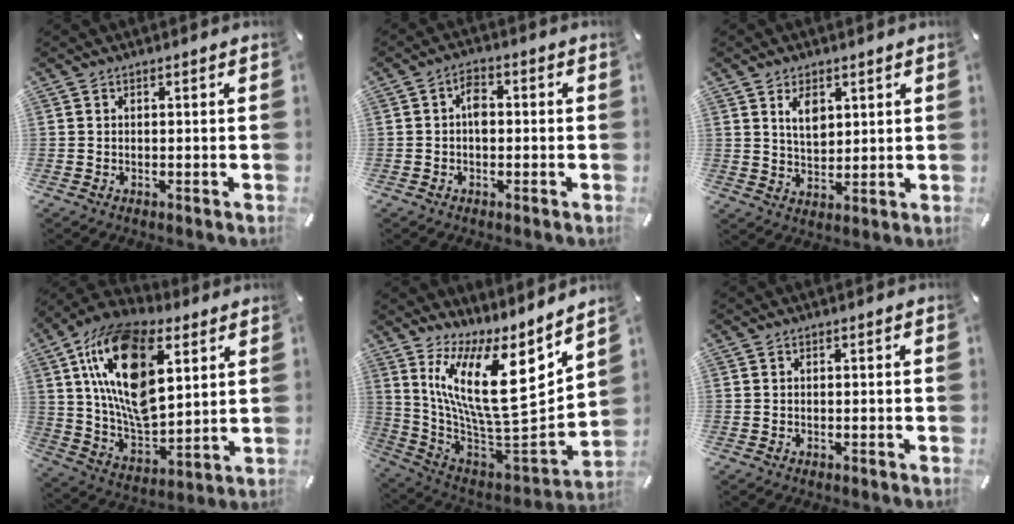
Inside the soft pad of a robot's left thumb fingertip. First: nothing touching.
{"total": 3.7, "force": [-0.2, 2.3, 2.9], "torque": [-0.056, 0.011, -0.003]}
{"total": 5.9, "force": [3.0, 3.6, 3.6], "torque": [-0.064, -0.007, 0.052]}
{"total": 22.3, "force": [9.5, 12.7, 15.7], "torque": [-0.326, -0.038, 0.161]}
{"total": 22.8, "force": [9.2, 9.4, 18.6], "torque": [-0.315, -0.091, 0.161]}
{"total": 0.0}